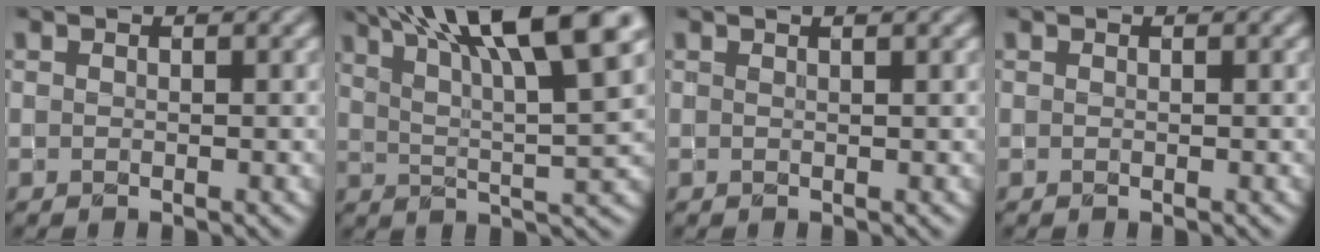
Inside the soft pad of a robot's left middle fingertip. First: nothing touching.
{"total": 13.4, "force": [8.0, 3.2, 10.3], "torque": [-0.150, 0.024, 0.122]}
{"total": 1.6, "force": [1.1, 0.5, 1.1], "torque": [-0.013, -0.004, 0.005]}
{"total": 0.0}